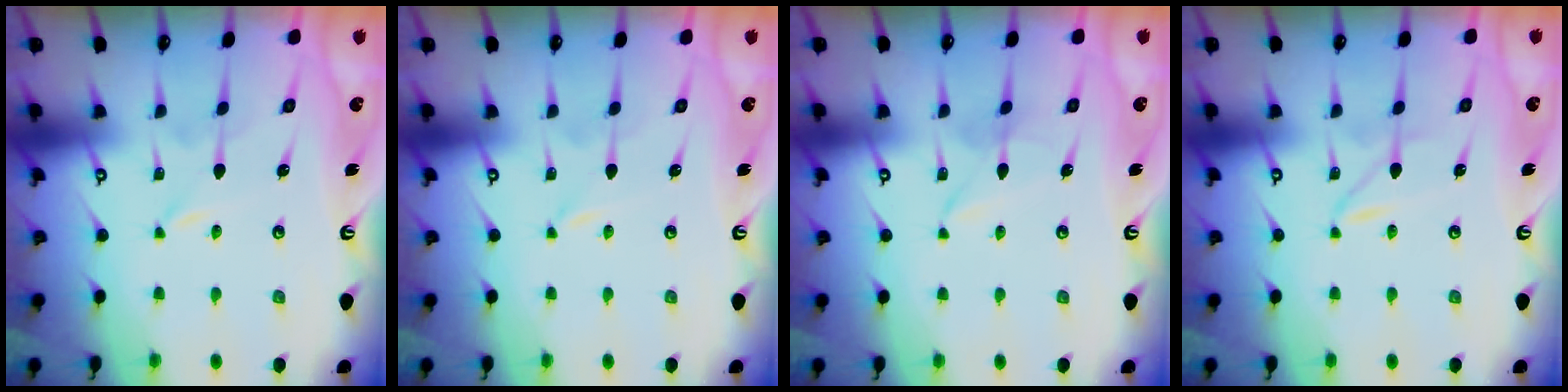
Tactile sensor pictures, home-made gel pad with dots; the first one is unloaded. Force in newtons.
{"total": 0.0}
{"total": 2.3, "press": 2.3, "slide": 0.3}
{"total": 1.2, "press": 1.1, "slide": 0.2}